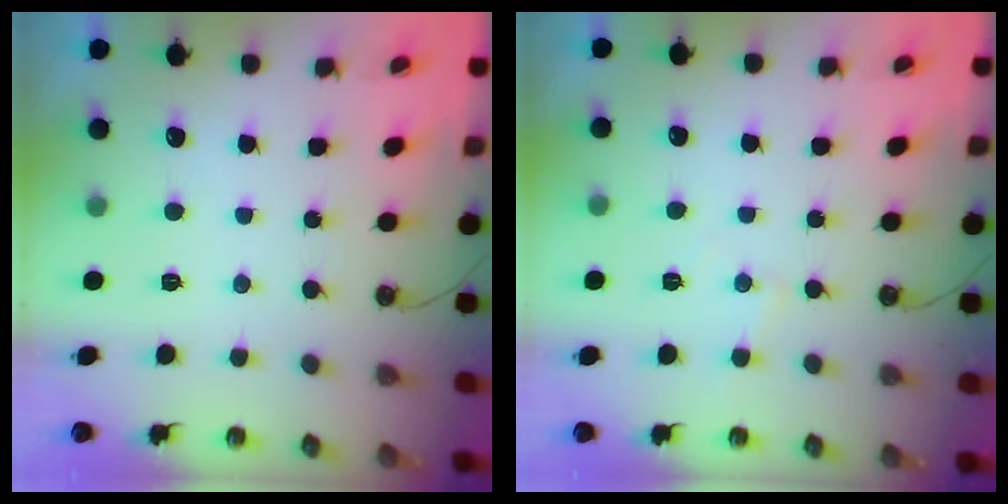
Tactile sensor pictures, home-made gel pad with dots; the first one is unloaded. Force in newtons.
{"total": 5.2, "press": 5.1, "slide": 0.7}